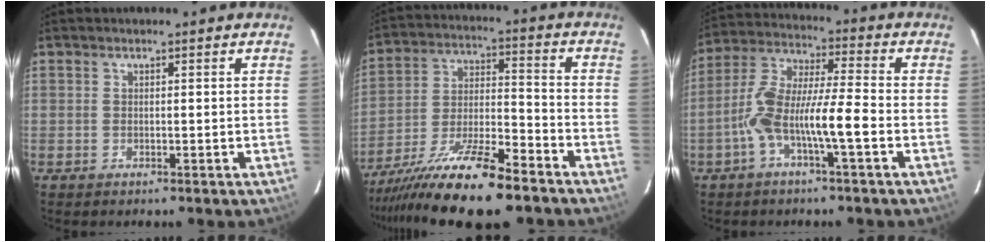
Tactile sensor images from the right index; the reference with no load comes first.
{"total": 16.1, "force": [-12.5, 1.8, 10.0], "torque": [-0.192, -0.018, -0.223]}
{"total": 11.0, "force": [-3.8, 1.1, 10.3], "torque": [-0.211, 0.022, -0.074]}